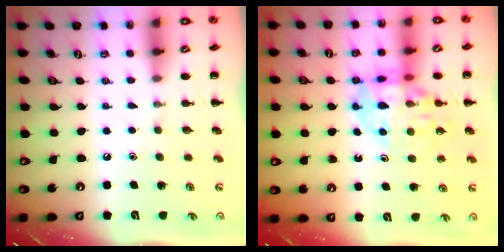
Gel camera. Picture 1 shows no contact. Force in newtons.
{"total": 13.7, "press": 13.4, "slide": 2.9}